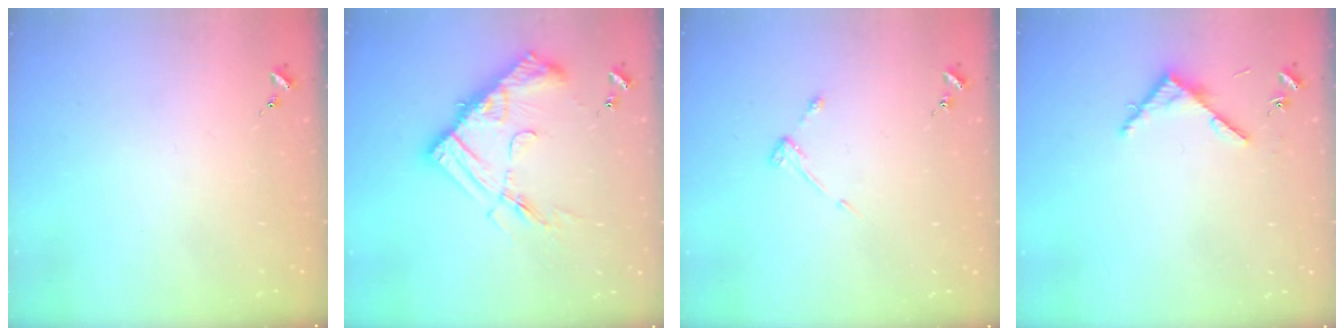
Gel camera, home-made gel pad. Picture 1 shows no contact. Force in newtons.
{"total": 16.6, "press": 16.6, "slide": 1.1}
{"total": 3.2, "press": 3.1, "slide": 0.5}
{"total": 4.2, "press": 4.2, "slide": 0.4}